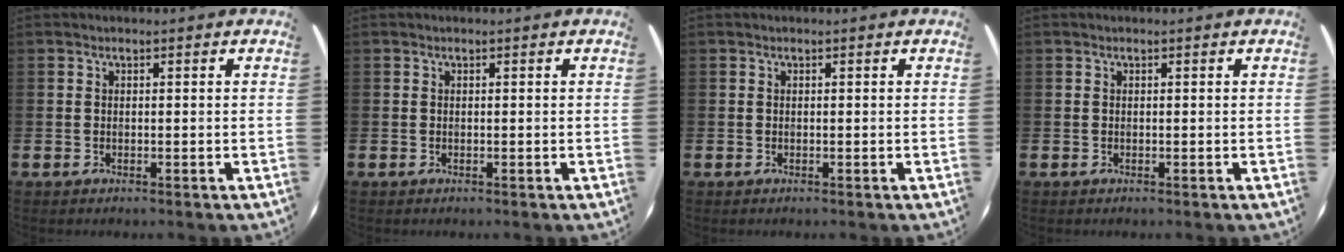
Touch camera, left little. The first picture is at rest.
{"total": 0.0}
{"total": 0.0}
{"total": 0.0}